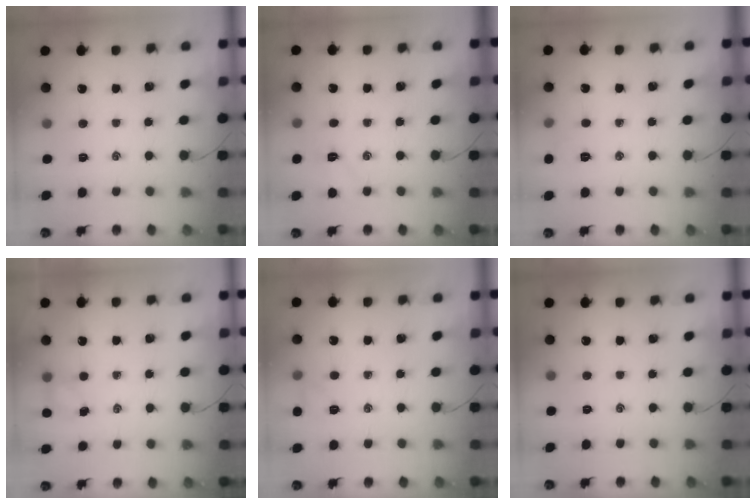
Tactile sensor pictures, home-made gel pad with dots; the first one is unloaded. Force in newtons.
{"total": 4.1, "press": 4.0, "slide": 0.6}
{"total": 4.3, "press": 4.2, "slide": 1.0}
{"total": 3.6, "press": 3.5, "slide": 1.1}
{"total": 4.4, "press": 4.3, "slide": 1.1}
{"total": 0.0}